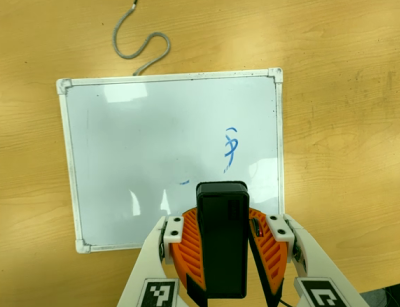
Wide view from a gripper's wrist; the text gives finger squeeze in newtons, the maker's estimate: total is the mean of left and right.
{"total": 10.9, "left": 10.1, "right": 11.7}